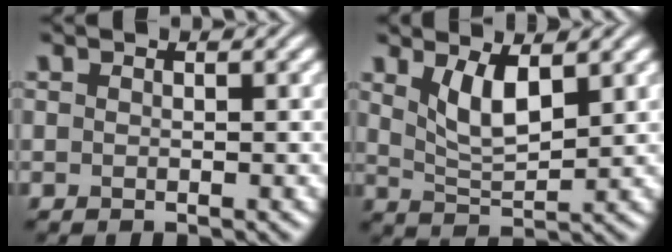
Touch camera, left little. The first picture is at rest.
{"total": 3.9, "force": [1.9, 1.3, 3.1], "torque": [-0.067, -0.009, 0.040]}